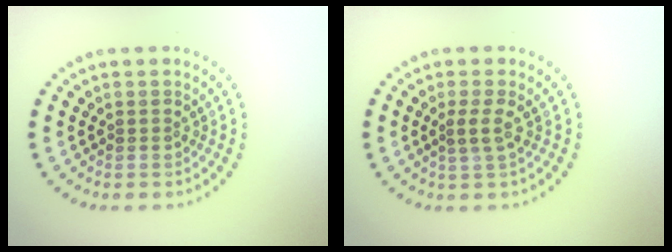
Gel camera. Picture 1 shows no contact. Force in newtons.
{"total": 1.6, "press": 1.4, "slide": 0.9}